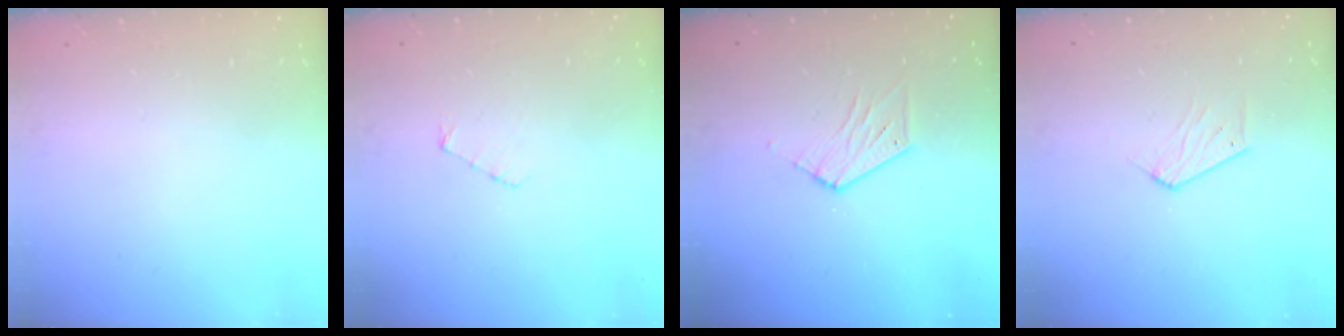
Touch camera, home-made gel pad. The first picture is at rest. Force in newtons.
{"total": 3.0, "press": 3.0, "slide": 0.3}
{"total": 6.8, "press": 6.8, "slide": 0.5}
{"total": 5.2, "press": 5.2, "slide": 0.5}